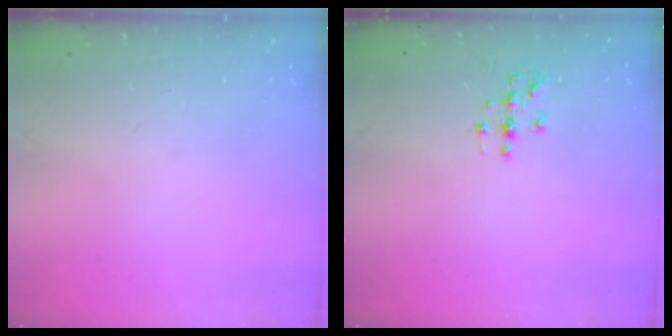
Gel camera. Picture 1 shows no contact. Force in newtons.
{"total": 2.9, "press": 2.9, "slide": 0.3}